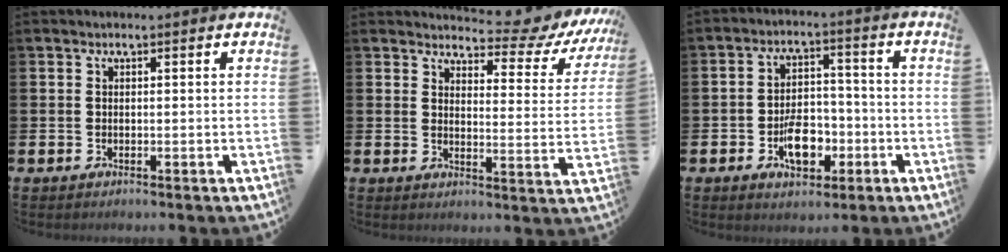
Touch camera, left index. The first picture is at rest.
{"total": 5.0, "force": [4.5, 1.6, 1.7], "torque": [-0.037, -0.039, 0.069]}
{"total": 6.4, "force": [-2.4, 4.0, 4.5], "torque": [-0.069, 0.011, -0.043]}